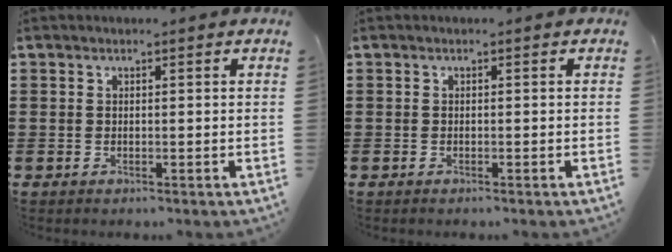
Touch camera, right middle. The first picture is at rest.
{"total": 0.0}